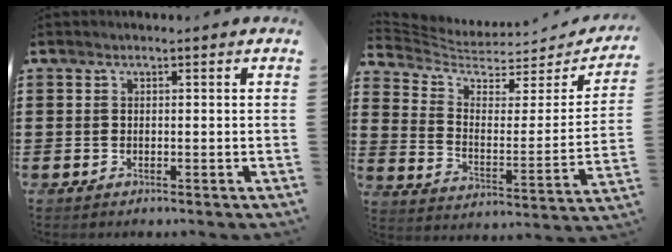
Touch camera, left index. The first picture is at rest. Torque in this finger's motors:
{"motor_torque": [1.34, -0.80, -0.04, -0.03]}